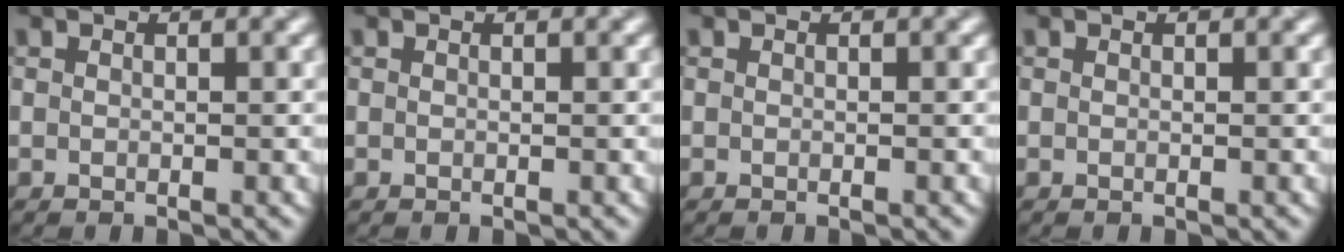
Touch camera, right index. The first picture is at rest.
{"total": 0.0}
{"total": 0.0}
{"total": 0.0}